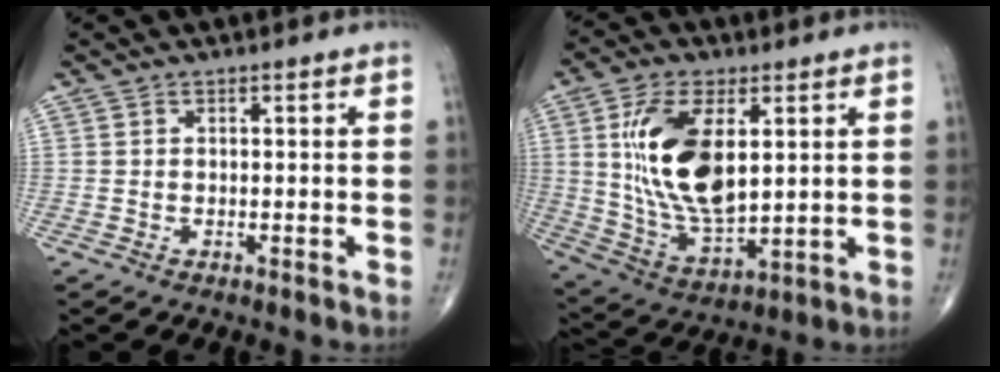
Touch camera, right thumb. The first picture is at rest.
{"total": 17.4, "force": [3.8, 8.6, 14.6], "torque": [-0.274, -0.020, 0.081]}